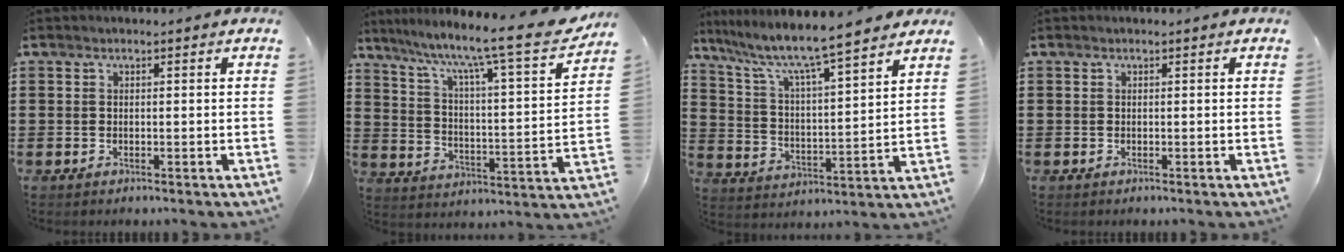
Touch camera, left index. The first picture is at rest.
{"total": 10.0, "force": [8.3, 0.1, 5.6], "torque": [-0.123, -0.065, 0.127]}
{"total": 7.5, "force": [6.5, 0.2, 3.7], "torque": [-0.100, -0.045, 0.104]}
{"total": 0.0}